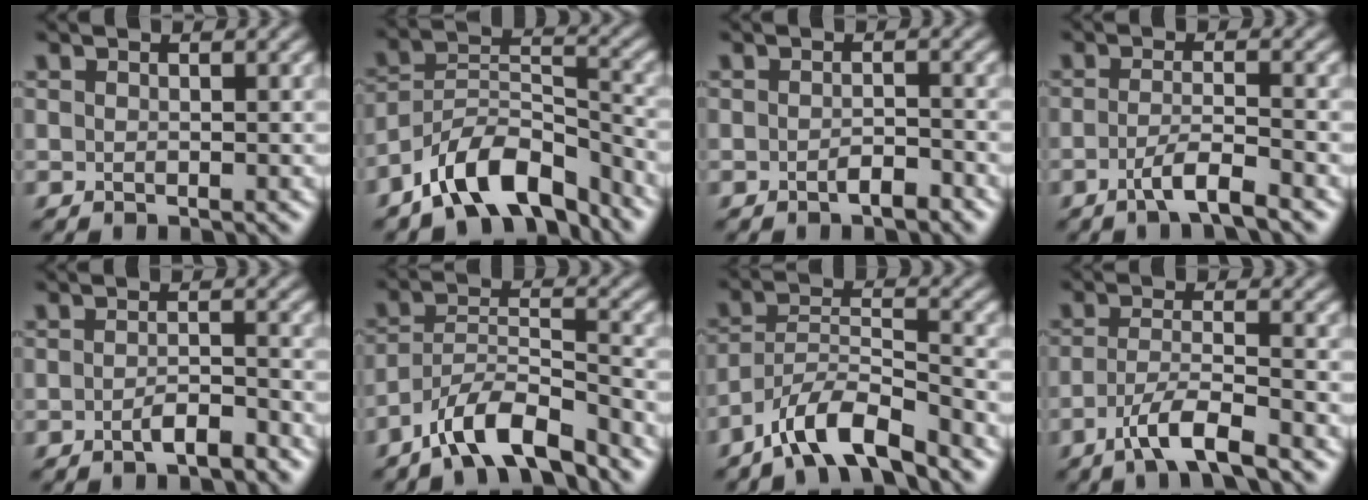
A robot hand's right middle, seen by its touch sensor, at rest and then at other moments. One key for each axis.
{"total": 8.5, "fx": -6.1, "fy": 3.8, "fz": 4.5, "tx": -0.069, "ty": 0.003, "tz": -0.122}
{"total": 1.4, "fx": -0.8, "fy": 0.5, "fz": 1.1, "tx": -0.022, "ty": 0.004, "tz": -0.014}
{"total": 3.0, "fx": -1.6, "fy": 0.5, "fz": 2.5, "tx": -0.045, "ty": 0.004, "tz": -0.037}
{"total": 2.0, "fx": -1.1, "fy": 0.6, "fz": 1.5, "tx": -0.028, "ty": 0.008, "tz": -0.020}
{"total": 6.4, "fx": -5.0, "fy": 1.6, "fz": 3.6, "tx": -0.065, "ty": 0.005, "tz": -0.089}
{"total": 6.1, "fx": -4.8, "fy": 1.5, "fz": 3.5, "tx": -0.063, "ty": 0.005, "tz": -0.088}
{"total": 4.6, "fx": -2.9, "fy": 0.8, "fz": 3.4, "tx": -0.067, "ty": 0.003, "tz": -0.058}